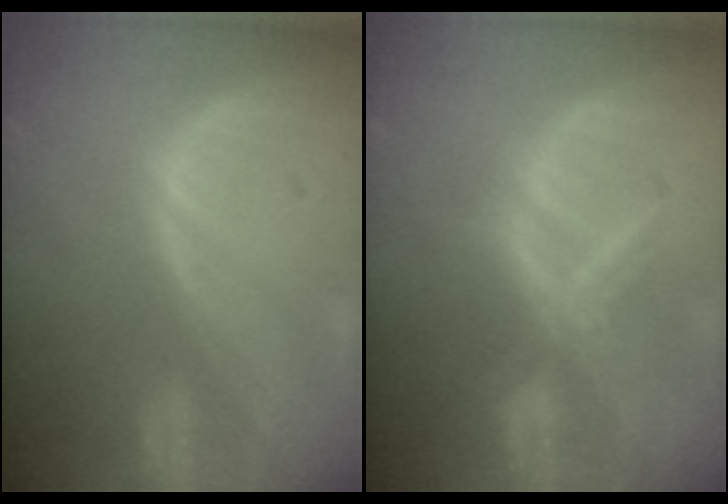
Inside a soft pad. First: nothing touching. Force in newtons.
{"total": 6.0, "press": 5.9, "slide": 1.1}